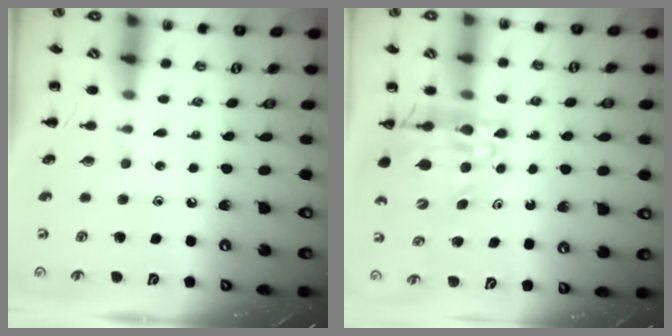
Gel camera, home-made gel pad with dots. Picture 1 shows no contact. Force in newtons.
{"total": 15.4, "press": 14.8, "slide": 4.4}